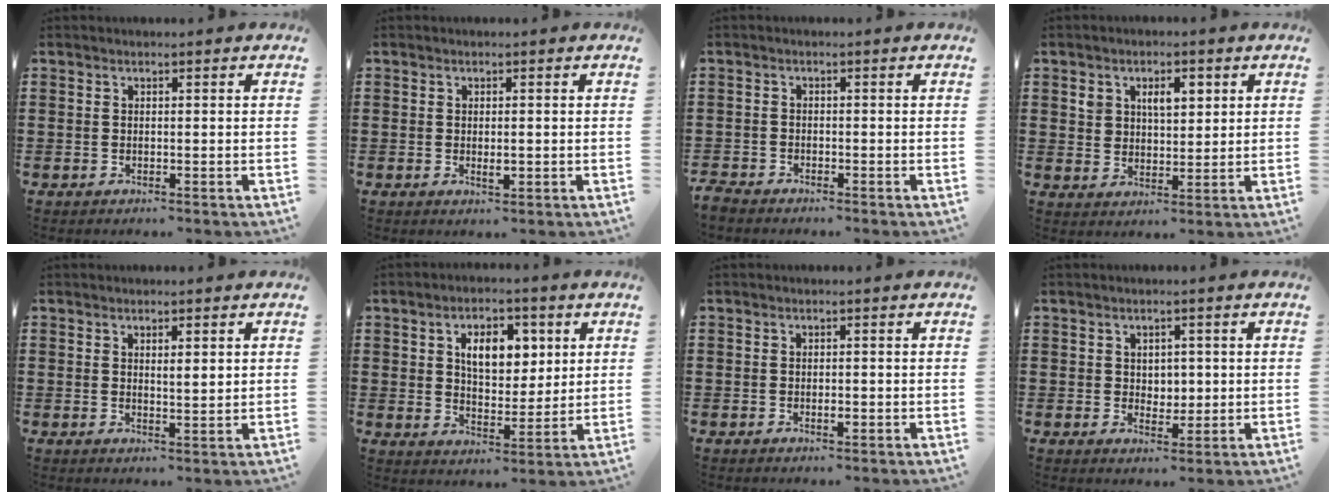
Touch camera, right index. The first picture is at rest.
{"total": 1.6, "force": [-0.1, 0.5, 1.5], "torque": [-0.028, -0.001, -0.001]}
{"total": 1.7, "force": [-1.6, 0.3, 0.1], "torque": [-0.005, 0.001, -0.035]}
{"total": 4.5, "force": [1.9, 3.0, 2.8], "torque": [-0.049, 0.007, 0.029]}
{"total": 1.6, "force": [0.9, 0.3, 1.3], "torque": [-0.027, 0.003, 0.015]}
{"total": 6.8, "force": [2.6, 4.0, 4.8], "torque": [-0.077, 0.002, 0.037]}
{"total": 1.1, "force": [-0.3, 0.4, 0.9], "torque": [-0.018, -0.004, -0.005]}
{"total": 2.7, "force": [1.0, 2.4, 0.7], "torque": [-0.017, 0.009, 0.015]}